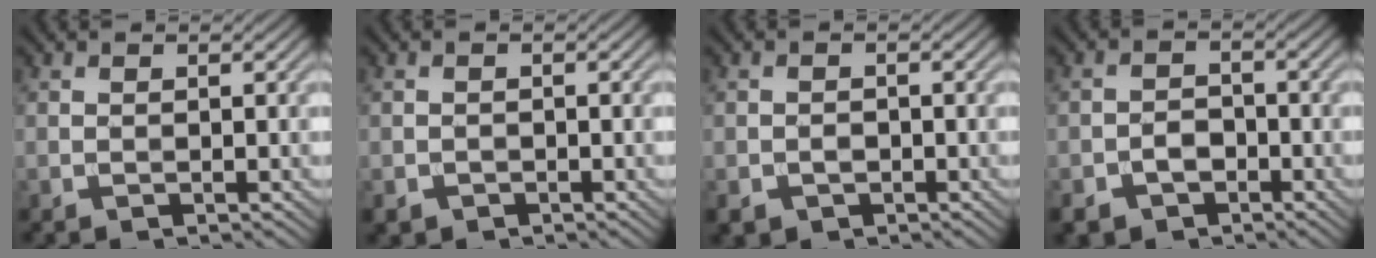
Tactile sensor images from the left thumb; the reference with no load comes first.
{"total": 1.3, "force": [-0.8, 1.0, 0.3], "torque": [-0.004, -0.005, -0.018]}
{"total": 2.1, "force": [-1.0, 1.7, 0.8], "torque": [-0.014, -0.006, -0.020]}
{"total": 4.2, "force": [-2.5, 3.0, 1.7], "torque": [-0.021, 0.000, -0.053]}